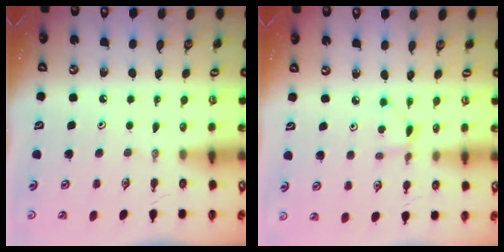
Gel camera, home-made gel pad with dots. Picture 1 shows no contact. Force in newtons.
{"total": 3.6, "press": 3.6, "slide": 0.3}